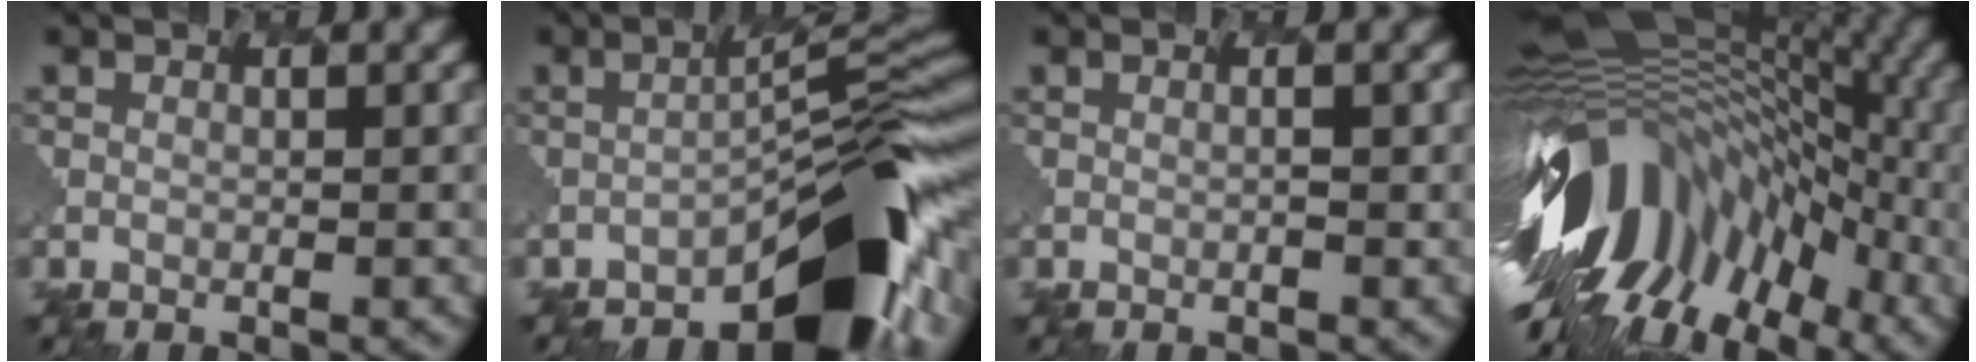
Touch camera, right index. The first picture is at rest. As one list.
[{"total": 7.3, "force": [-5.0, 1.5, 5.2], "torque": [-0.084, 0.012, -0.099]}, {"total": 0.0}, {"total": 12.9, "force": [-5.5, 8.3, 8.3], "torque": [-0.169, 0.041, -0.114]}]